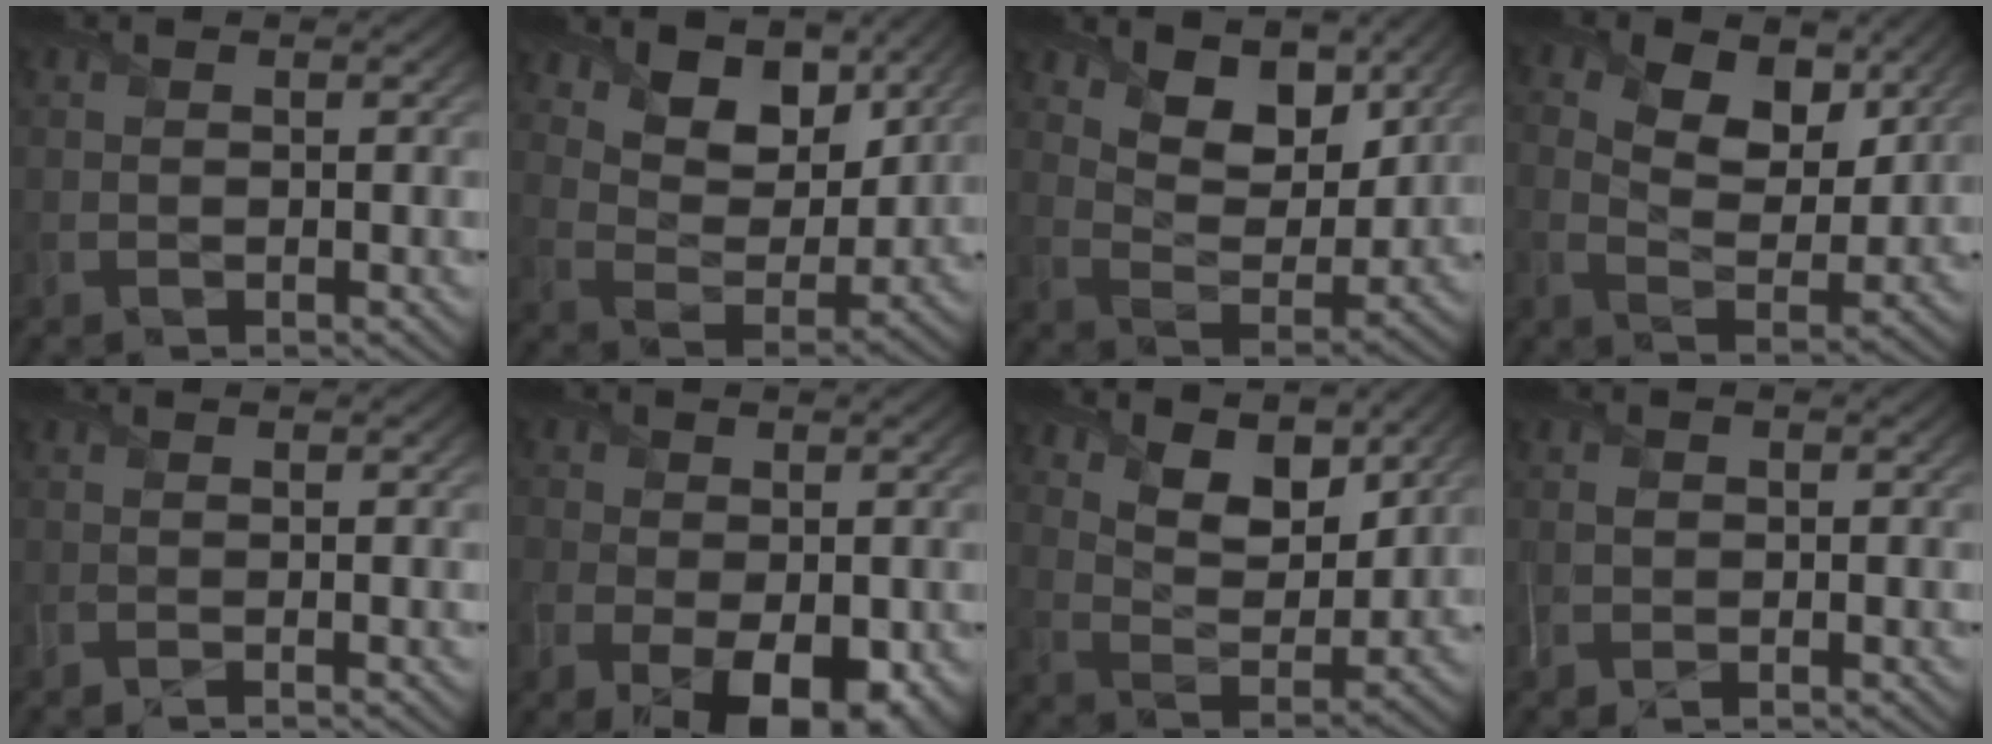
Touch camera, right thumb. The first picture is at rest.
{"total": 10.2, "force": [6.5, 5.8, 5.3], "torque": [-0.114, -0.008, 0.105]}
{"total": 9.1, "force": [5.8, 4.6, 5.2], "torque": [-0.107, -0.011, 0.092]}
{"total": 8.7, "force": [3.6, 5.1, 6.1], "torque": [-0.122, -0.002, 0.050]}
{"total": 0.5, "force": [-0.1, -0.1, 0.5], "torque": [-0.012, 0.001, -0.004]}
{"total": 10.8, "force": [-3.9, 6.5, 7.7], "torque": [-0.136, -0.041, -0.045]}
{"total": 10.3, "force": [7.3, 4.3, 5.8], "torque": [-0.119, -0.014, 0.121]}
{"total": 1.5, "force": [-0.1, 1.0, 1.1], "torque": [-0.024, 0.000, -0.001]}